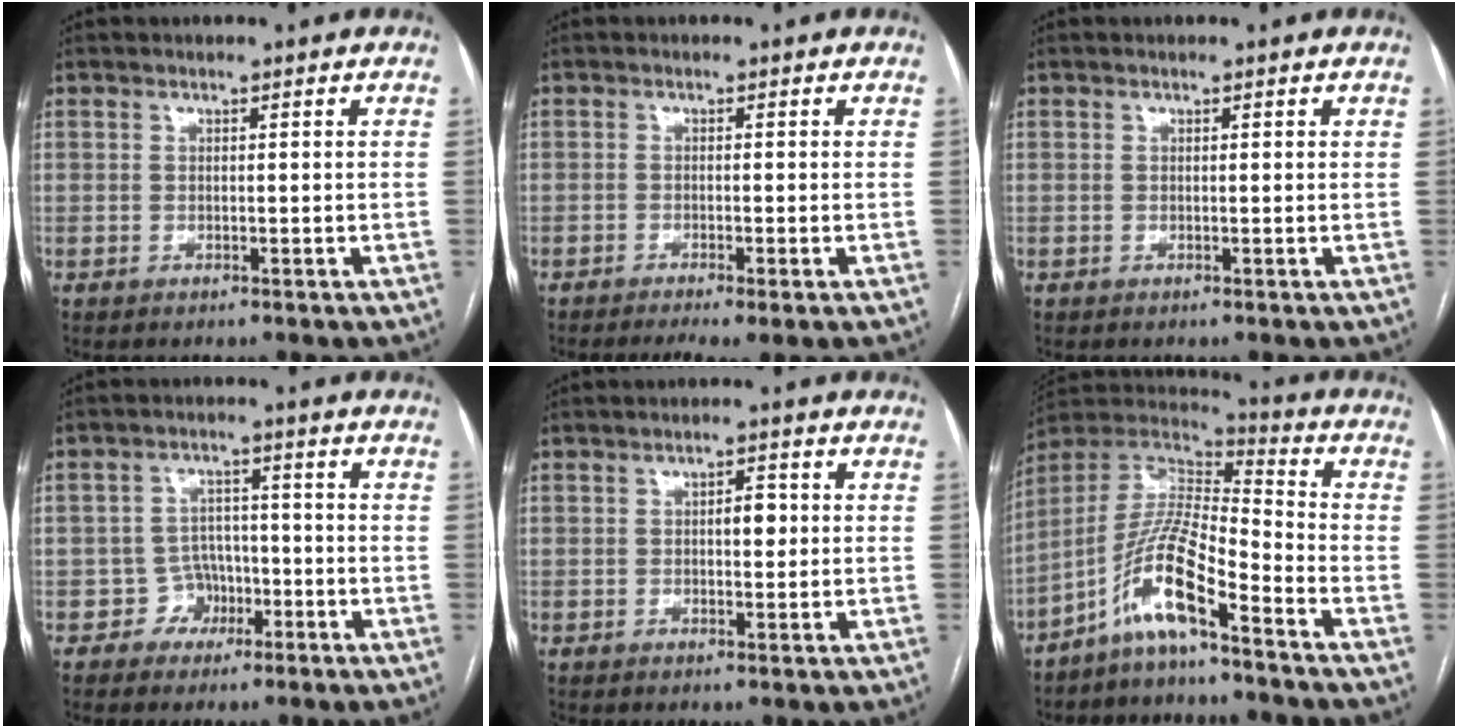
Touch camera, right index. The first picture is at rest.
{"total": 4.6, "force": [-3.1, 0.2, 3.4], "torque": [-0.051, -0.008, -0.048]}
{"total": 0.0}
{"total": 4.7, "force": [-2.1, 4.2, 0.3], "torque": [0.008, 0.019, -0.030]}
{"total": 2.9, "force": [0.3, 1.3, 2.6], "torque": [-0.038, 0.006, 0.005]}
{"total": 11.5, "force": [-7.2, 1.6, 8.8], "torque": [-0.179, 0.014, -0.138]}